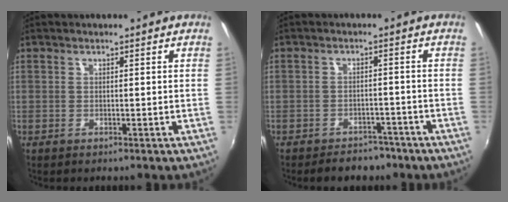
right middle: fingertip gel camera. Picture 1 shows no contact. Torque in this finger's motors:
{"motor_torque": [0.57, -0.90, 0.00, 0.01]}